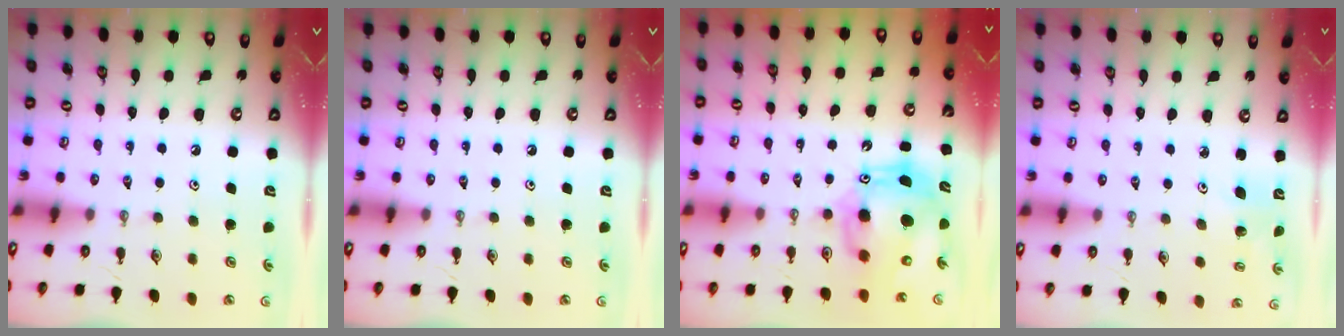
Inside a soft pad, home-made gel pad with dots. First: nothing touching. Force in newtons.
{"total": 0.0}
{"total": 13.0, "press": 12.8, "slide": 2.3}
{"total": 3.0, "press": 2.2, "slide": 2.0}